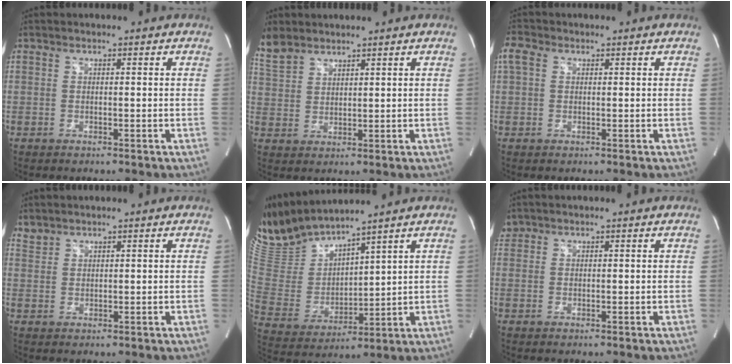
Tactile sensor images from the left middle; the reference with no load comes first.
{"total": 6.2, "force": [5.4, 2.7, 1.7], "torque": [-0.048, 0.014, 0.121]}
{"total": 2.8, "force": [1.0, 2.1, 1.6], "torque": [-0.050, 0.023, 0.022]}
{"total": 1.7, "force": [1.6, 0.4, -0.1], "torque": [0.001, 0.008, 0.036]}
{"total": 12.0, "force": [11.3, 0.7, 4.1], "torque": [-0.102, -0.004, 0.243]}
{"total": 1.6, "force": [1.3, 1.0, 0.0], "torque": [0.000, 0.015, 0.025]}